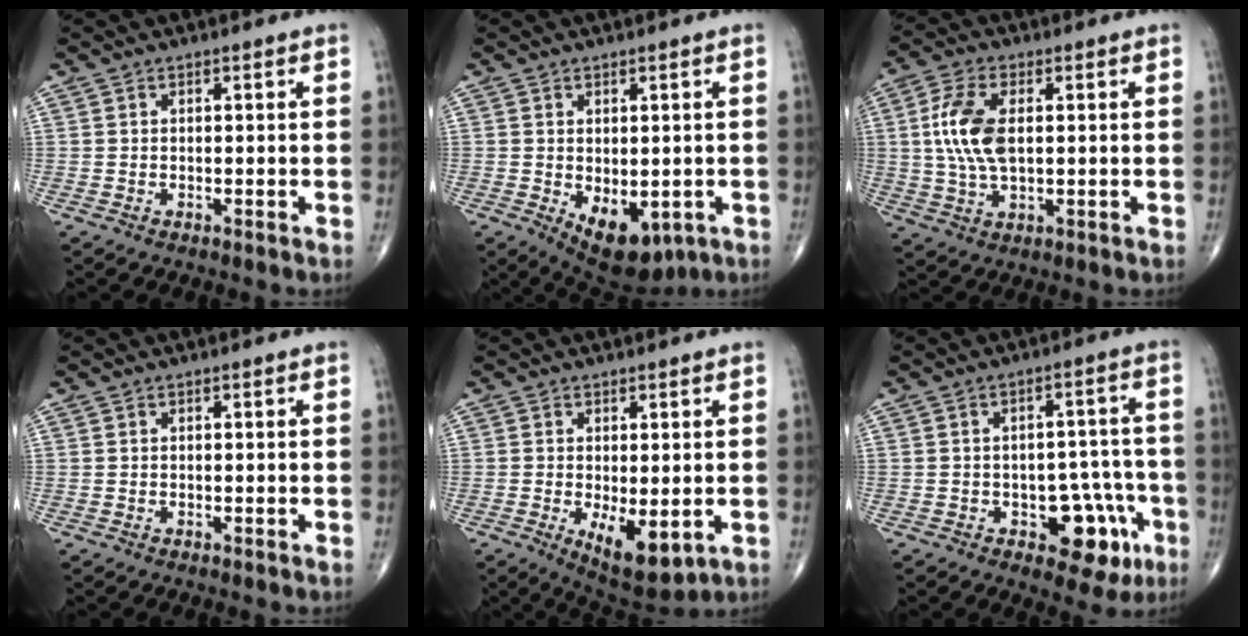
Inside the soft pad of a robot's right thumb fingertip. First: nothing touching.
{"total": 10.2, "force": [-3.0, 5.8, 7.9], "torque": [-0.094, -0.008, -0.025]}
{"total": 10.1, "force": [1.3, 5.1, 8.7], "torque": [-0.192, 0.003, 0.026]}
{"total": 0.0}
{"total": 8.9, "force": [-2.0, 3.9, 7.7], "torque": [-0.109, -0.021, -0.019]}
{"total": 10.5, "force": [-4.4, 6.1, 7.4], "torque": [-0.049, 0.033, -0.050]}